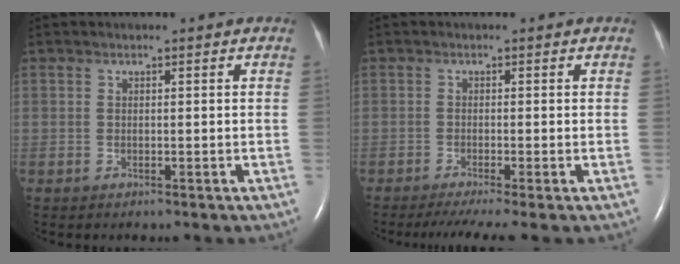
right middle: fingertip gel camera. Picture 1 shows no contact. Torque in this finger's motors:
{"motor_torque": [0.62, -0.40, 0.05, 0.01]}